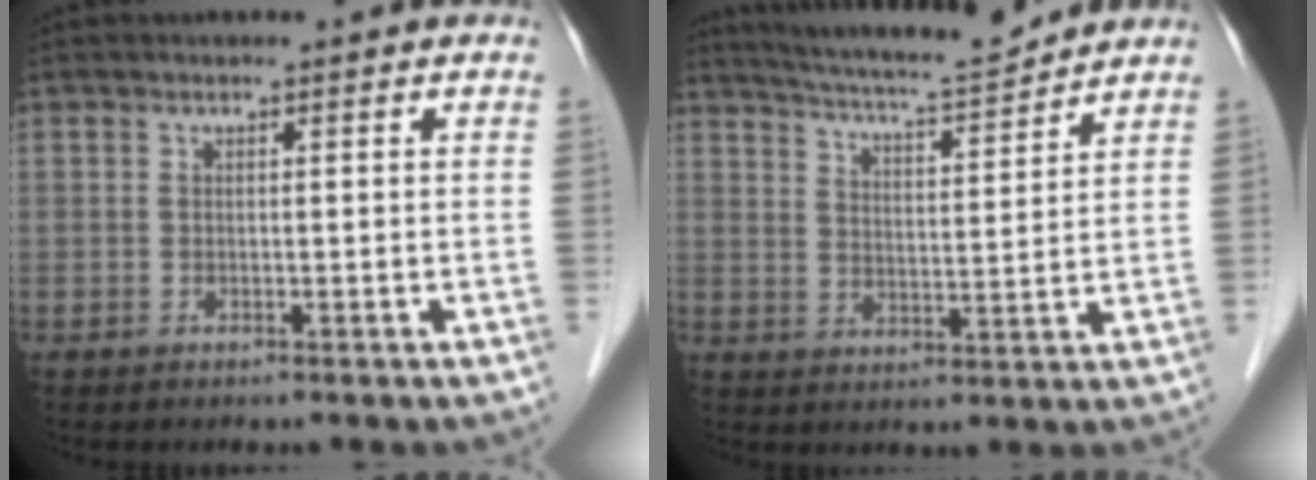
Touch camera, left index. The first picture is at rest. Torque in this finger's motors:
{"motor_torque": [0.87, -1.06, 0.10, 0.03]}